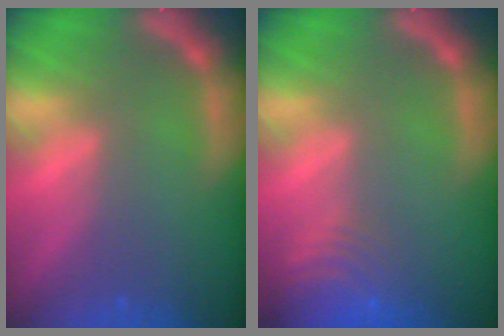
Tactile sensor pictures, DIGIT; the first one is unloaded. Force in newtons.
{"total": 8.0}